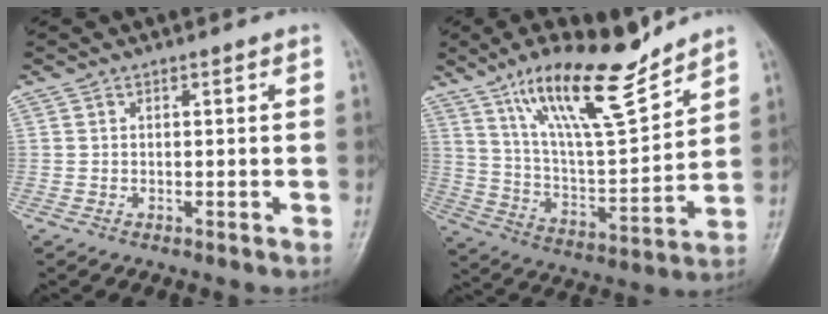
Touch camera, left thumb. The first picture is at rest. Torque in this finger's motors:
{"motor_torque": [0.24, 0.27, 1.56, -1.21, 0.15]}